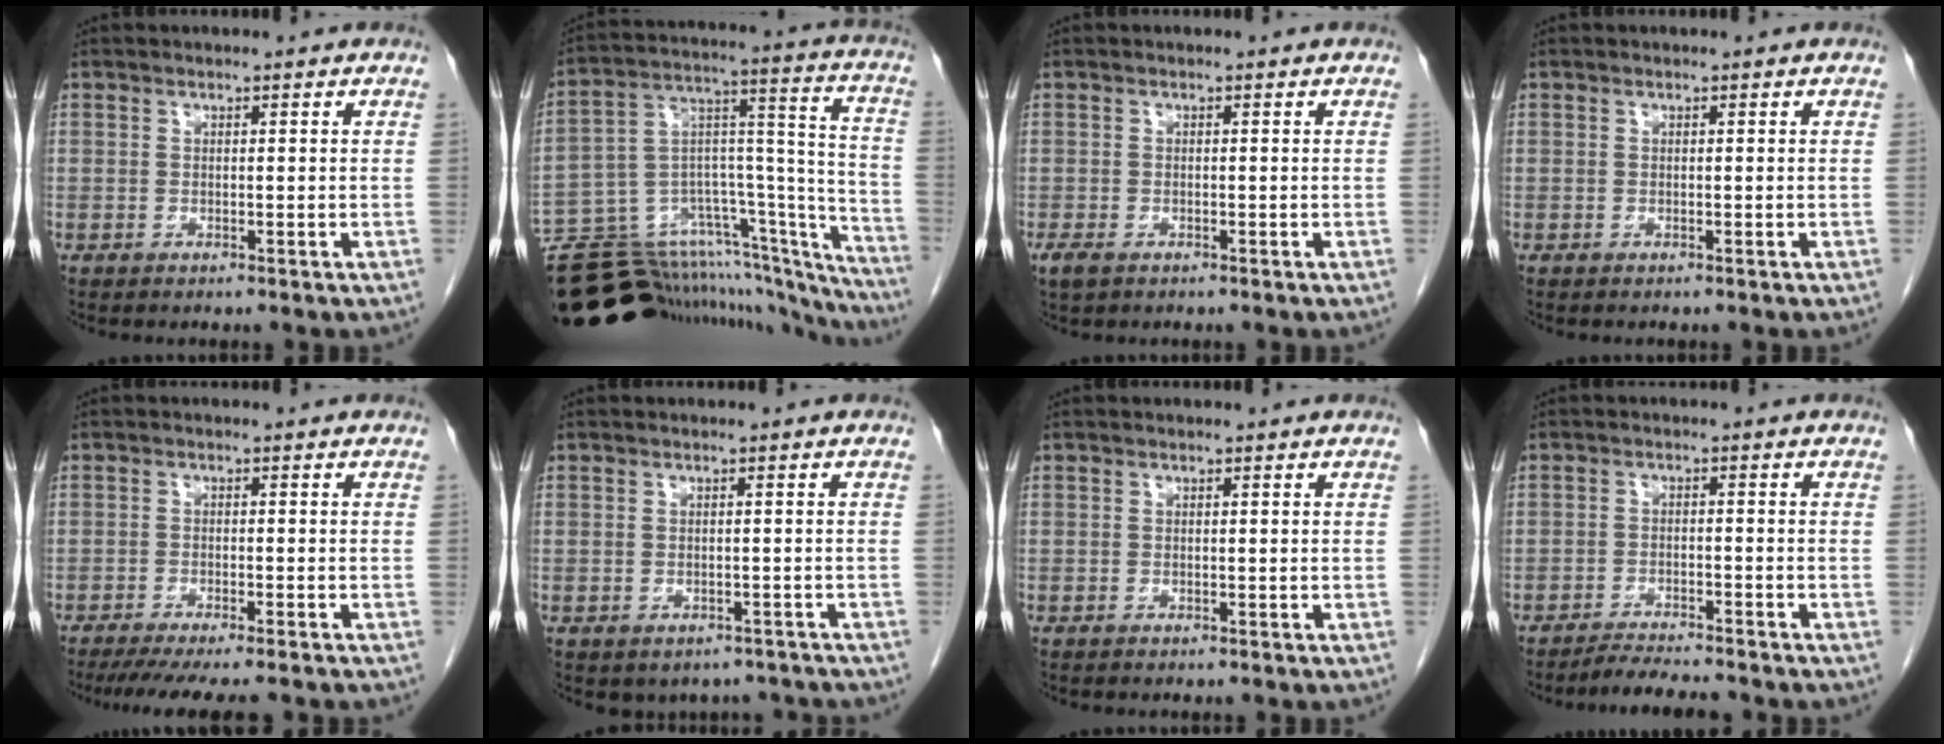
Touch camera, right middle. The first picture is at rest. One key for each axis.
{"total": 29.4, "fx": -25.8, "fy": 7.9, "fz": 11.9, "tx": -0.133, "ty": 0.061, "tz": -0.365}
{"total": 2.1, "fx": -1.3, "fy": 1.1, "fz": 1.2, "tx": -0.033, "ty": -0.005, "tz": -0.017}
{"total": 0.0}
{"total": 10.8, "fx": -9.4, "fy": 0.6, "fz": 5.4, "tx": -0.066, "ty": -0.023, "tz": -0.131}
{"total": 4.5, "fx": -3.6, "fy": 2.5, "fz": 0.6, "tx": 0.003, "ty": 0.013, "tz": -0.041}
{"total": 0.0}
{"total": 4.8, "fx": -4.6, "fy": -0.1, "fz": 1.5, "tx": -0.028, "ty": -0.017, "tz": -0.076}